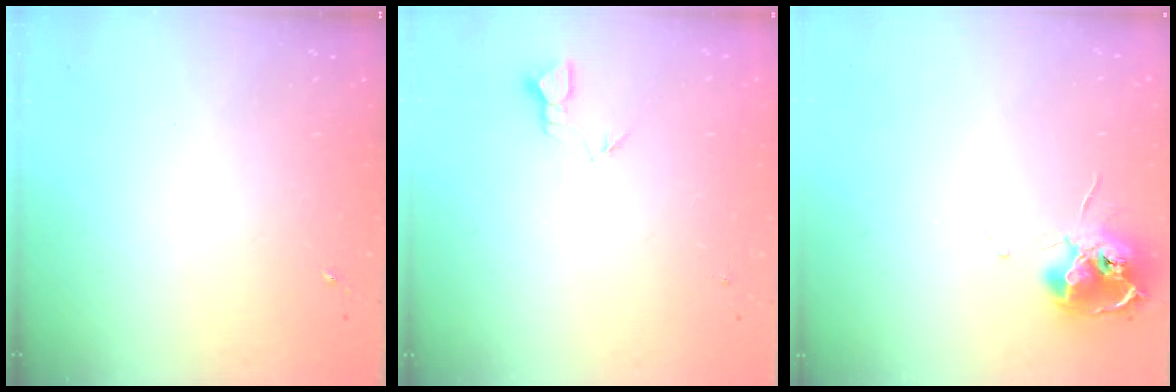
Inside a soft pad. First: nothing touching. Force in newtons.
{"total": 2.3, "press": 2.3, "slide": 0.1}
{"total": 12.1, "press": 12.0, "slide": 1.2}